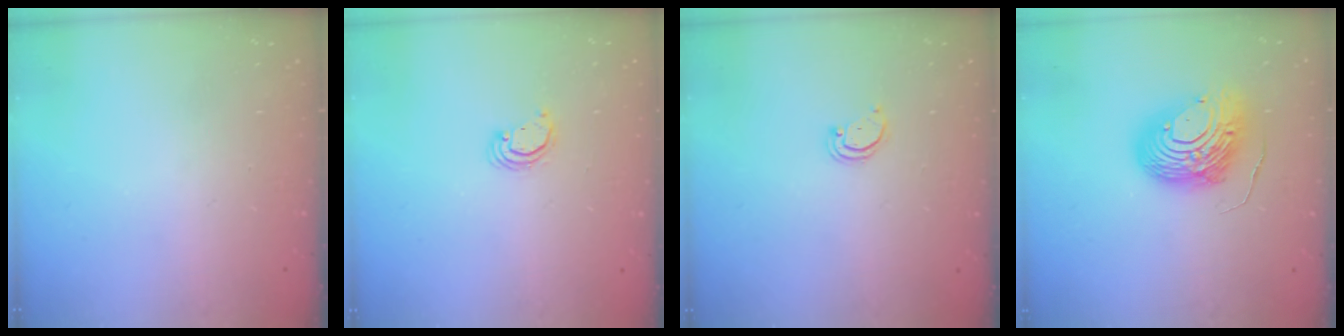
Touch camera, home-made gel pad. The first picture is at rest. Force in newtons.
{"total": 2.7, "press": 2.7, "slide": 0.1}
{"total": 1.8, "press": 1.8, "slide": 0.2}
{"total": 13.8, "press": 13.7, "slide": 1.3}